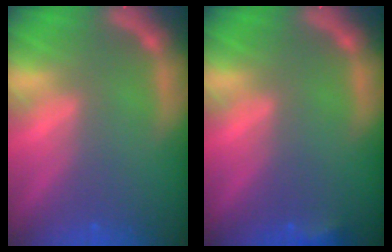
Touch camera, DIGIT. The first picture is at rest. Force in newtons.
{"total": 1.4}